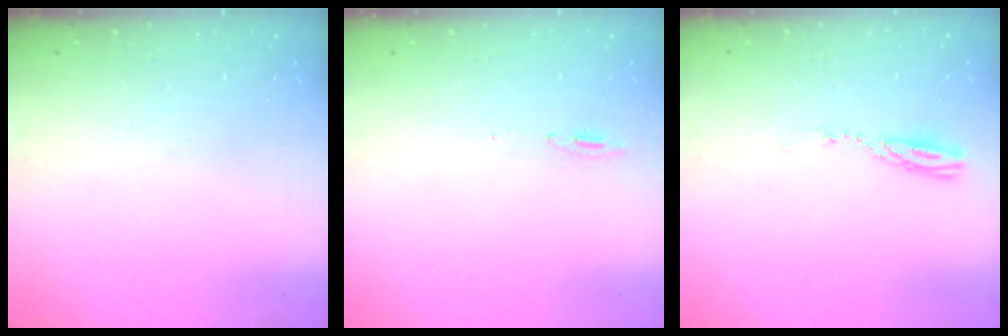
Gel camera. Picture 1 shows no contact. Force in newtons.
{"total": 4.8, "press": 4.6, "slide": 1.6}
{"total": 4.0, "press": 3.9, "slide": 0.5}